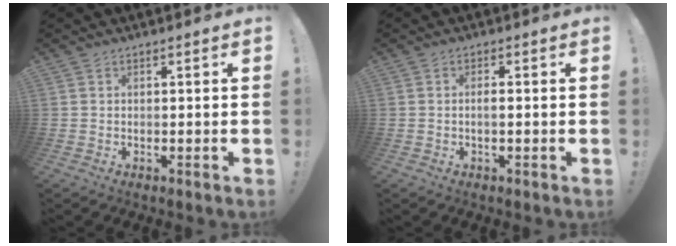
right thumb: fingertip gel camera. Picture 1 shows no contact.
{"total": 2.0, "force": [-0.6, 0.1, 1.9], "torque": [-0.032, 0.000, -0.012]}